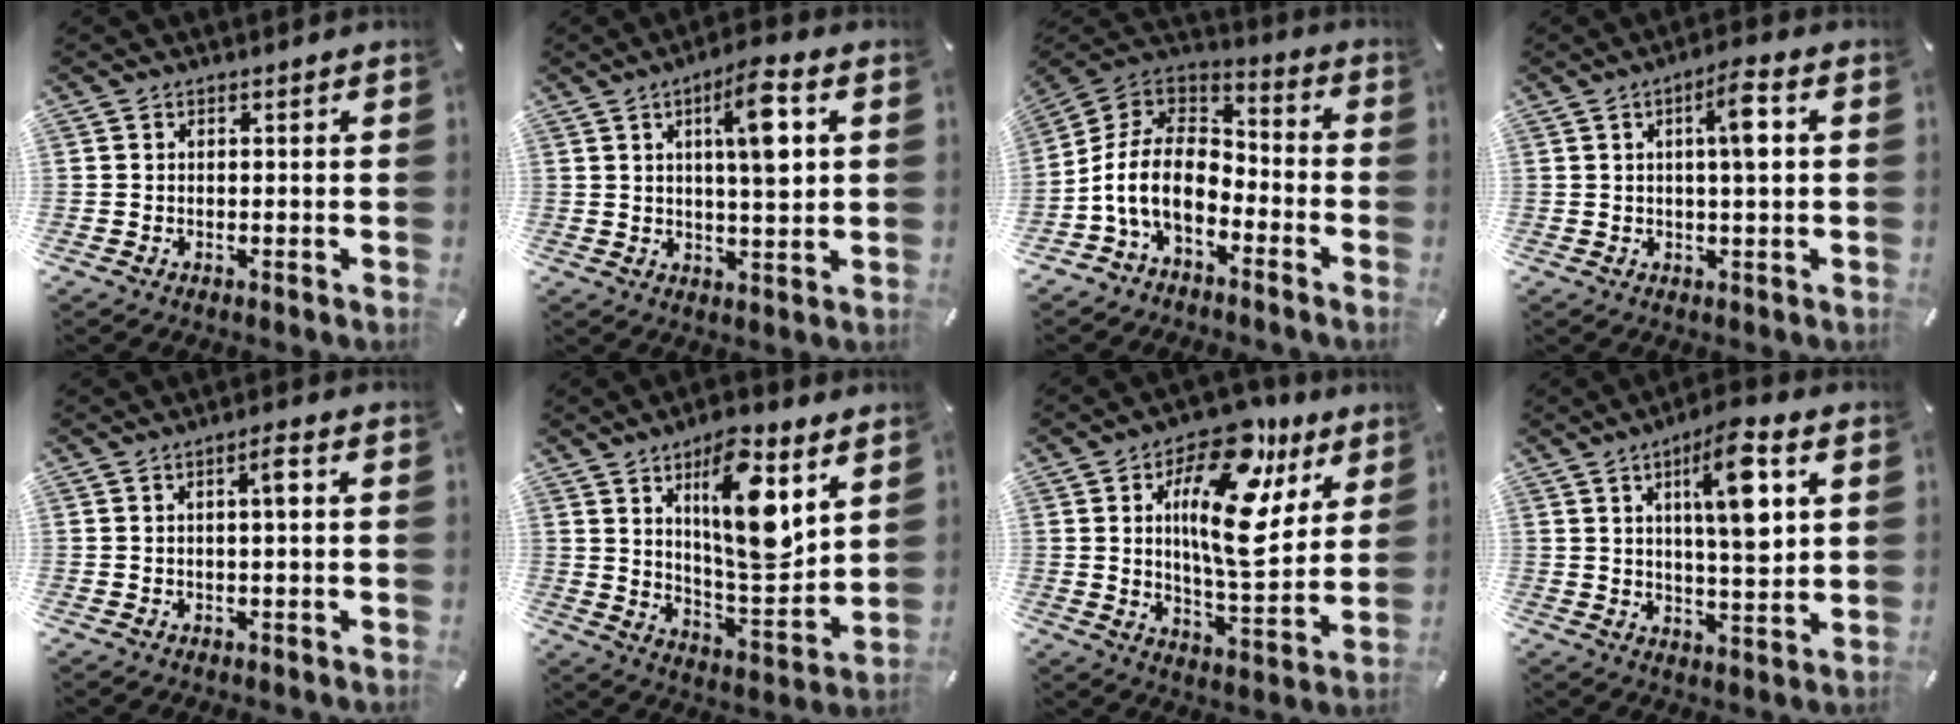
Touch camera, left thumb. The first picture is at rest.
{"total": 10.6, "force": [3.3, 2.5, 9.7], "torque": [-0.155, -0.004, 0.046]}
{"total": 13.8, "force": [-5.8, 8.8, 8.8], "torque": [-0.202, 0.020, -0.109]}
{"total": 7.4, "force": [1.5, 1.4, 7.1], "torque": [-0.122, 0.003, 0.016]}
{"total": 3.5, "force": [0.3, 0.5, 3.5], "torque": [-0.067, 0.008, 0.000]}
{"total": 16.9, "force": [8.0, 6.2, 13.6], "torque": [-0.227, -0.041, 0.126]}
{"total": 19.8, "force": [7.6, 9.2, 15.8], "torque": [-0.241, -0.045, 0.119]}
{"total": 12.9, "force": [4.4, 3.6, 11.6], "torque": [-0.182, -0.005, 0.066]}